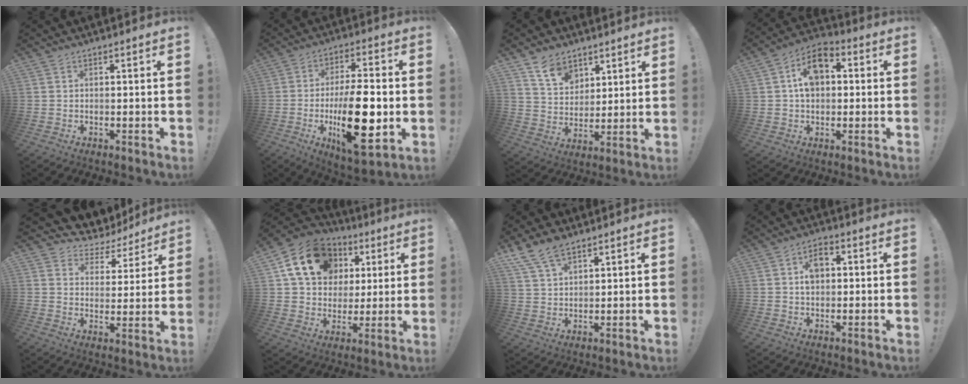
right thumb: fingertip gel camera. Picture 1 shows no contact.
{"total": 20.9, "force": [-4.0, 7.9, 18.9], "torque": [-0.319, -0.001, -0.057]}
{"total": 9.7, "force": [6.7, 6.0, 3.7], "torque": [-0.072, -0.037, 0.130]}
{"total": 10.4, "force": [2.1, 7.2, 7.2], "torque": [-0.109, 0.011, 0.042]}
{"total": 5.4, "force": [4.0, 3.5, 0.9], "torque": [-0.013, -0.046, 0.077]}
{"total": 18.9, "force": [8.0, 14.3, 9.5], "torque": [-0.145, -0.025, 0.163]}
{"total": 8.6, "force": [6.3, 4.1, 4.3], "torque": [-0.084, -0.024, 0.124]}
{"total": 5.9, "force": [1.1, 4.1, 4.1], "torque": [-0.062, 0.008, 0.017]}